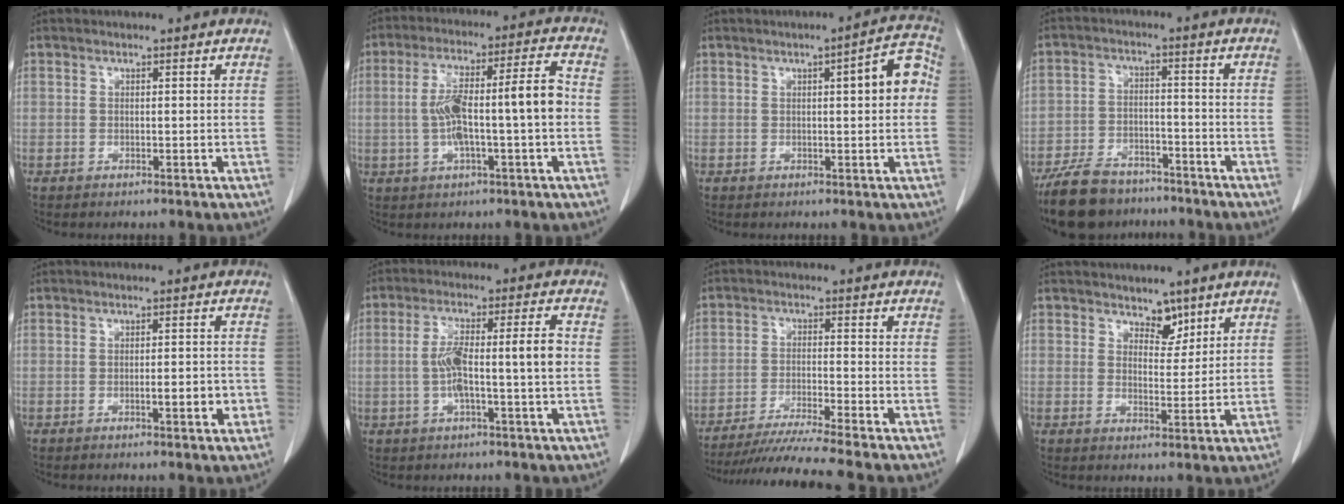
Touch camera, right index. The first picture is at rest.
{"total": 11.9, "force": [-0.9, 1.1, 11.8], "torque": [-0.212, 0.028, -0.015]}
{"total": 6.1, "force": [0.8, 1.2, 6.0], "torque": [-0.073, 0.018, 0.006]}
{"total": 12.3, "force": [-10.0, 5.6, 4.5], "torque": [-0.084, -0.002, -0.163]}
{"total": 3.5, "force": [-1.1, 0.7, 3.3], "torque": [-0.046, 0.000, -0.013]}
{"total": 8.9, "force": [-0.6, 0.4, 8.8], "torque": [-0.164, 0.019, -0.013]}
{"total": 11.1, "force": [-9.7, -2.4, 4.8], "torque": [-0.064, -0.030, -0.160]}
{"total": 3.6, "force": [2.8, 1.9, 1.4], "torque": [-0.014, -0.006, 0.046]}